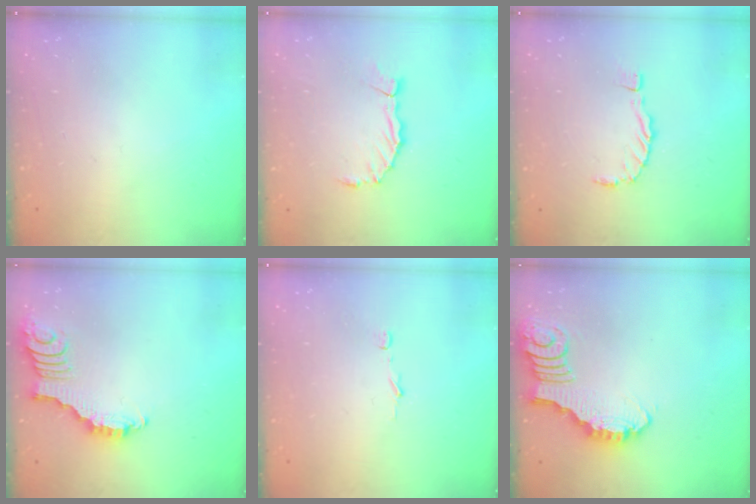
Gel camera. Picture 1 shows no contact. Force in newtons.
{"total": 2.8, "press": 2.8, "slide": 0.2}
{"total": 0.0}
{"total": 2.9, "press": 2.8, "slide": 0.4}
{"total": 2.8, "press": 2.8, "slide": 0.2}
{"total": 2.9, "press": 2.9, "slide": 0.2}